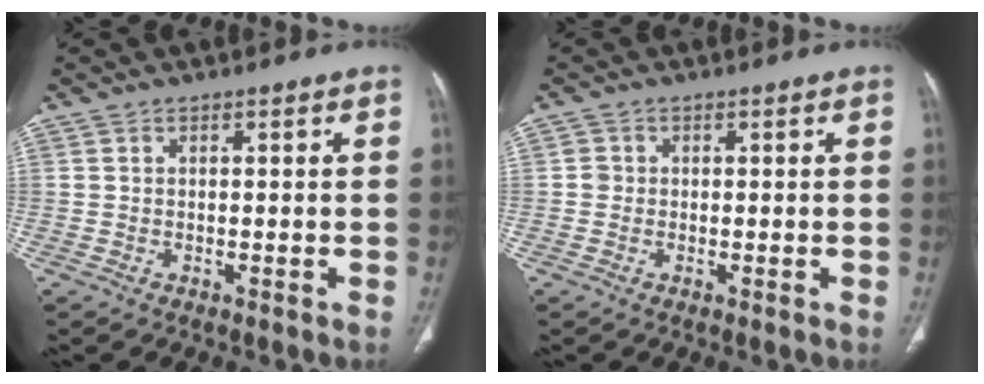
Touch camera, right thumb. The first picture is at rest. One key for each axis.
{"total": 1.3, "fx": 0.0, "fy": 1.3, "fz": 0.3, "tx": 0.002, "ty": 0.004, "tz": 0.000}